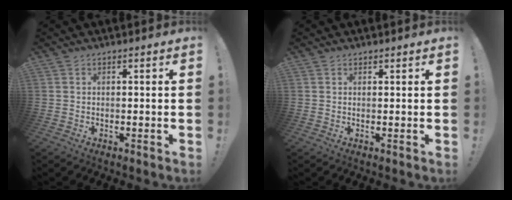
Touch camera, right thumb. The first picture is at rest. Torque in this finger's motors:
{"motor_torque": [-0.11, -0.25, -0.07, 0.21, 0.06]}